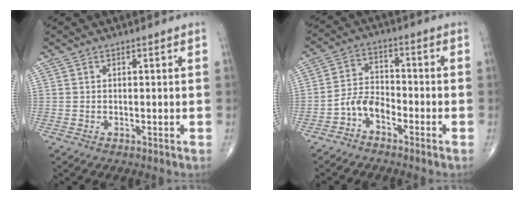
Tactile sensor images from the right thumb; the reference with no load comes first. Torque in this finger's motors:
{"motor_torque": [1.40, 1.16, 0.40, -0.51, 0.00]}